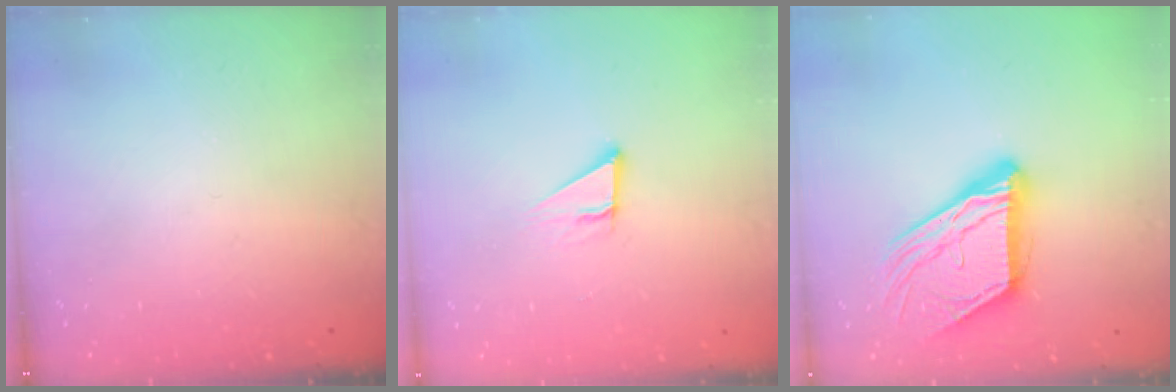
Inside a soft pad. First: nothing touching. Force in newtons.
{"total": 4.0, "press": 4.0, "slide": 0.2}
{"total": 17.4, "press": 17.3, "slide": 1.9}